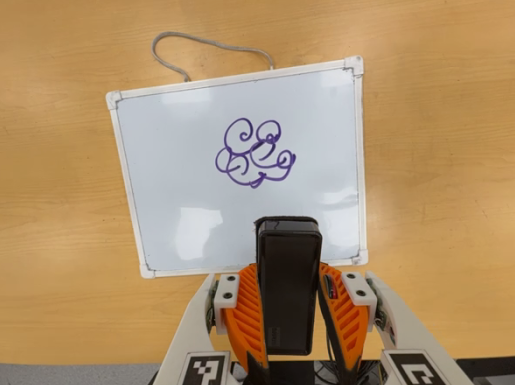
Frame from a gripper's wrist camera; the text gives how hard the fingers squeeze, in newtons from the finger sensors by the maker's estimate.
{"total": 5.9, "left": 3.7, "right": 8.1}